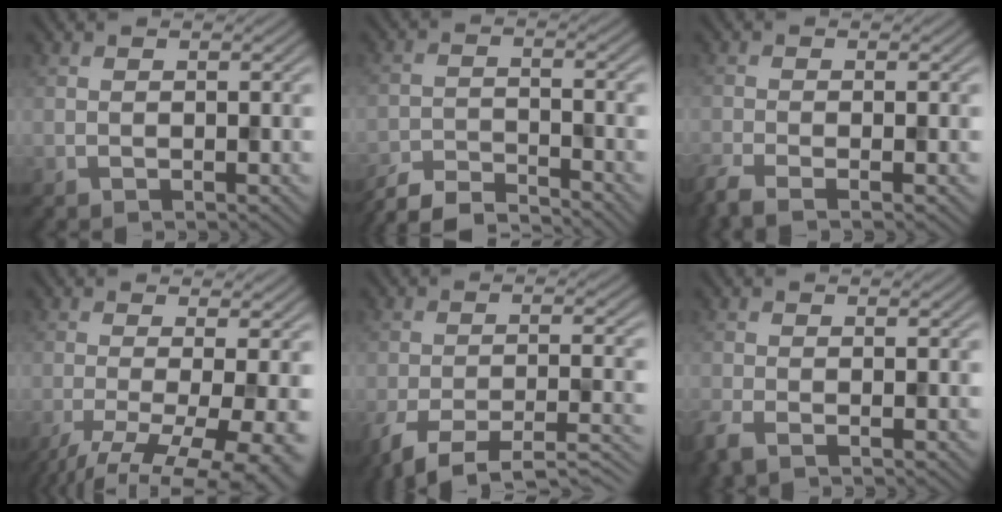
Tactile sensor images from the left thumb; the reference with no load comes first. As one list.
[{"total": 6.7, "force": [-6.3, 0.9, 2.0], "torque": [-0.042, -0.001, -0.122]}, {"total": 3.3, "force": [-2.3, 0.6, 2.4], "torque": [-0.041, -0.006, -0.054]}, {"total": 11.0, "force": [-5.1, 2.9, 9.3], "torque": [-0.158, -0.019, -0.069]}, {"total": 7.6, "force": [-5.3, 2.1, 5.2], "torque": [-0.095, -0.009, -0.085]}, {"total": 2.3, "force": [-1.6, 0.4, 1.6], "torque": [-0.039, -0.007, -0.039]}]